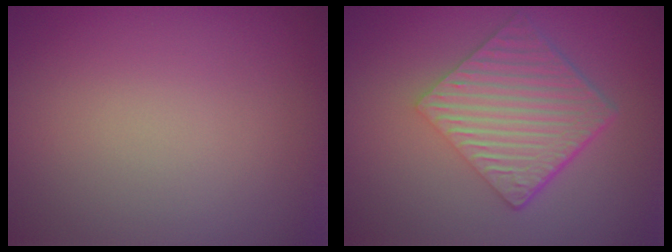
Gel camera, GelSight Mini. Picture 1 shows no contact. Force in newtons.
{"total": 6.3, "press": 4.3, "slide": 4.6}